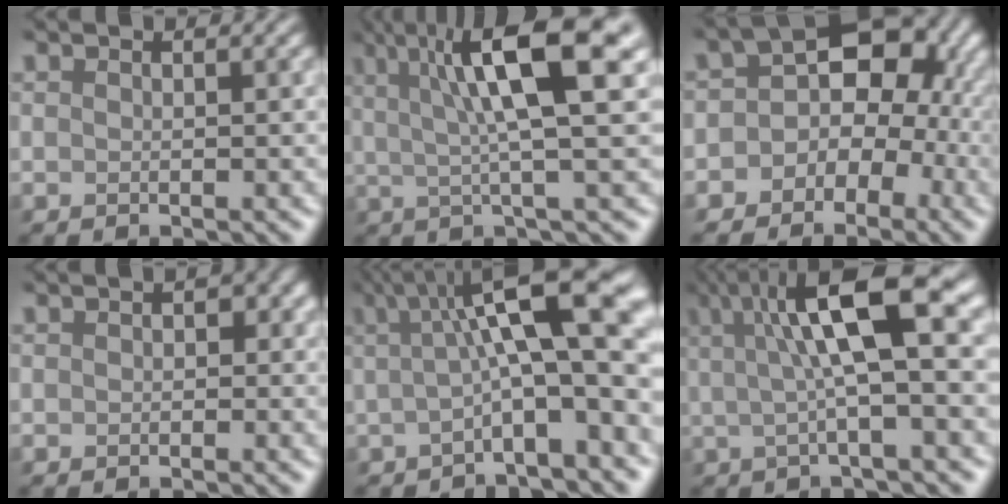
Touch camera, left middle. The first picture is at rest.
{"total": 10.0, "force": [3.4, 2.1, 9.2], "torque": [-0.132, 0.014, 0.051]}
{"total": 10.9, "force": [-0.7, 9.1, 5.9], "torque": [-0.026, 0.048, -0.062]}
{"total": 1.5, "force": [0.0, 1.2, 0.9], "torque": [-0.004, 0.000, -0.004]}
{"total": 11.8, "force": [2.1, 3.0, 11.2], "torque": [-0.154, 0.028, 0.027]}
{"total": 9.5, "force": [2.2, 2.3, 9.0], "torque": [-0.141, 0.015, 0.032]}